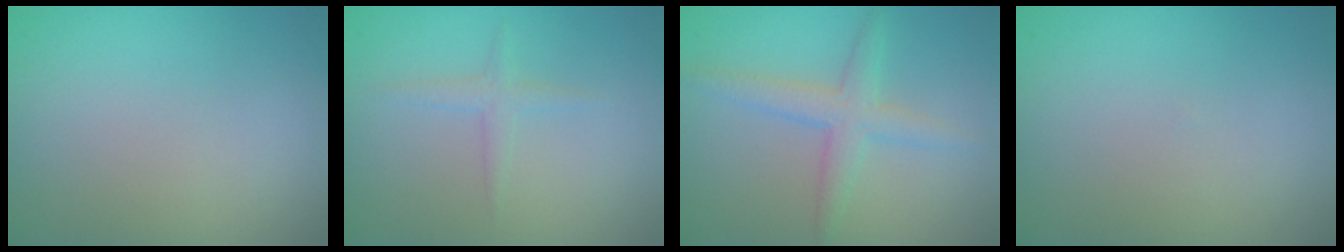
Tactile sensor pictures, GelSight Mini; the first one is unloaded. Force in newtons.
{"total": 1.2, "press": 1.2, "slide": 0.0}
{"total": 2.9, "press": 2.9, "slide": 0.0}
{"total": 0.0}